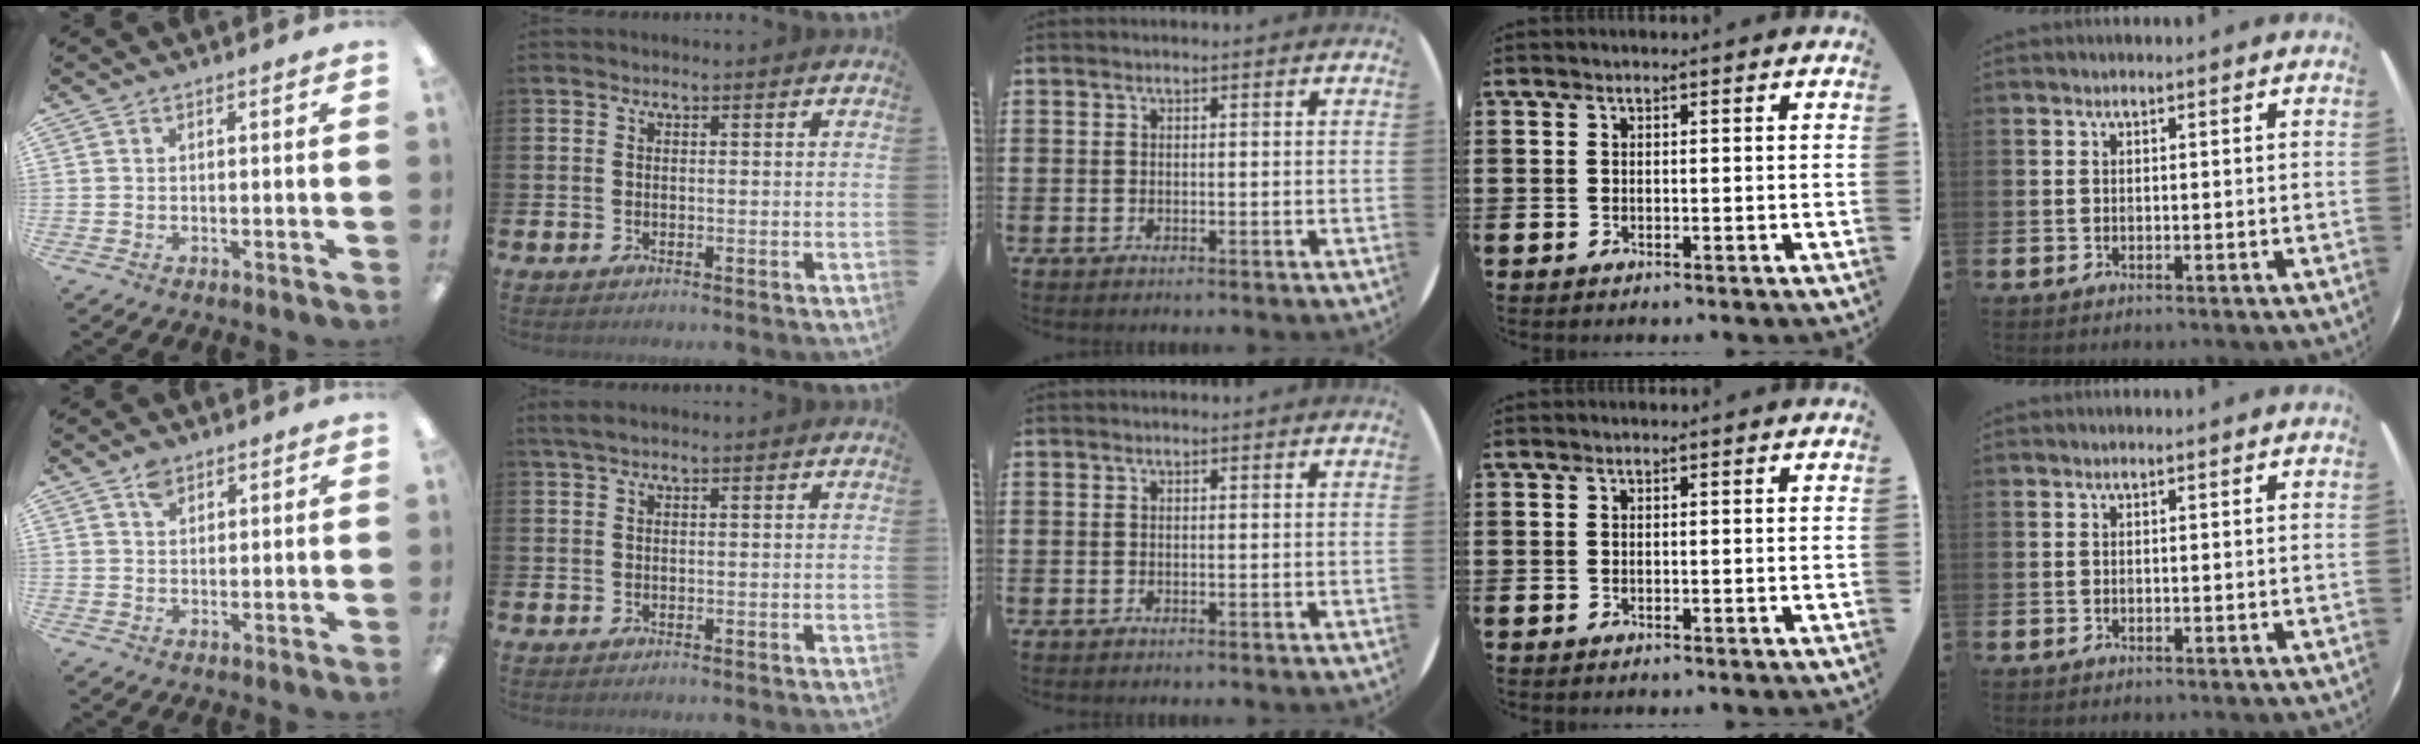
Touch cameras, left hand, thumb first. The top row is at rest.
{"thumb": {"total": 3.3, "force": [2.3, 2.0, 1.3], "torque": [-0.014, -0.009, 0.041]}, "index": {"total": 1.3, "force": [0.9, 0.1, 0.9], "torque": [-0.024, 0.007, 0.017]}}